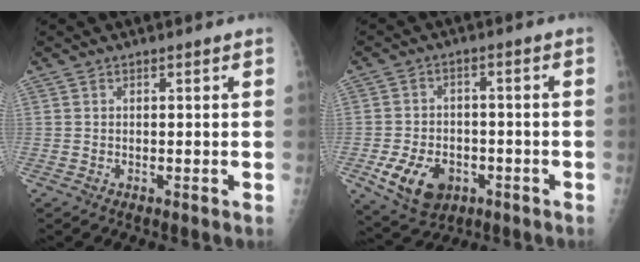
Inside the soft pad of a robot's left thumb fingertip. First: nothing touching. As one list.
[{"total": 10.4, "force": [-4.2, 7.3, 6.1], "torque": [-0.094, 0.017, -0.060]}]